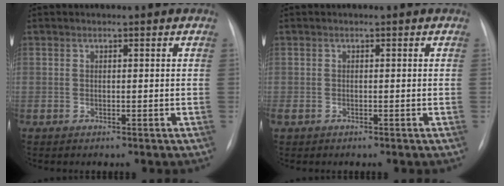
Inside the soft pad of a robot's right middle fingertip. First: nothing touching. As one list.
[{"total": 0.9, "force": [-0.4, 0.6, 0.5], "torque": [-0.010, 0.002, -0.003]}]